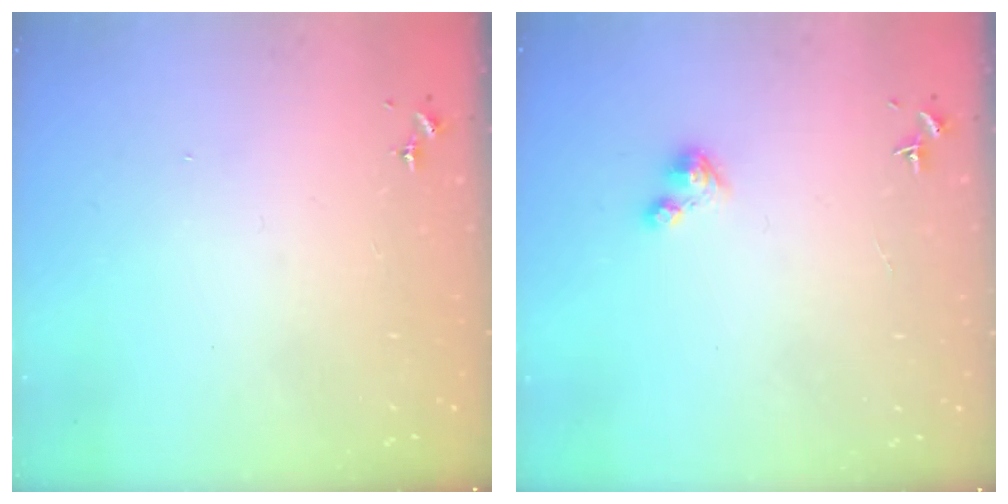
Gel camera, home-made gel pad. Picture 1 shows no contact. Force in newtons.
{"total": 2.4, "press": 2.4, "slide": 0.2}